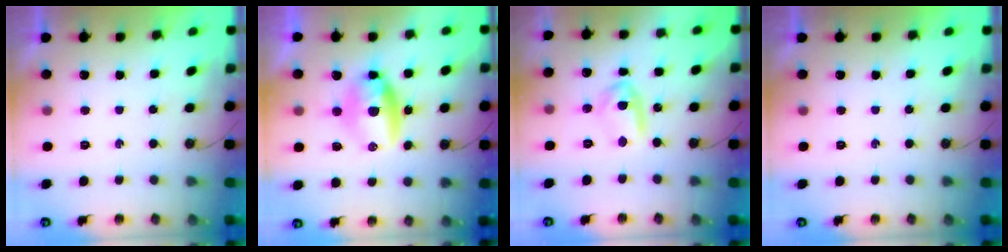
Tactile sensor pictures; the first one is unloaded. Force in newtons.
{"total": 10.4, "press": 9.6, "slide": 4.0}
{"total": 8.7, "press": 8.7, "slide": 0.7}
{"total": 0.0}